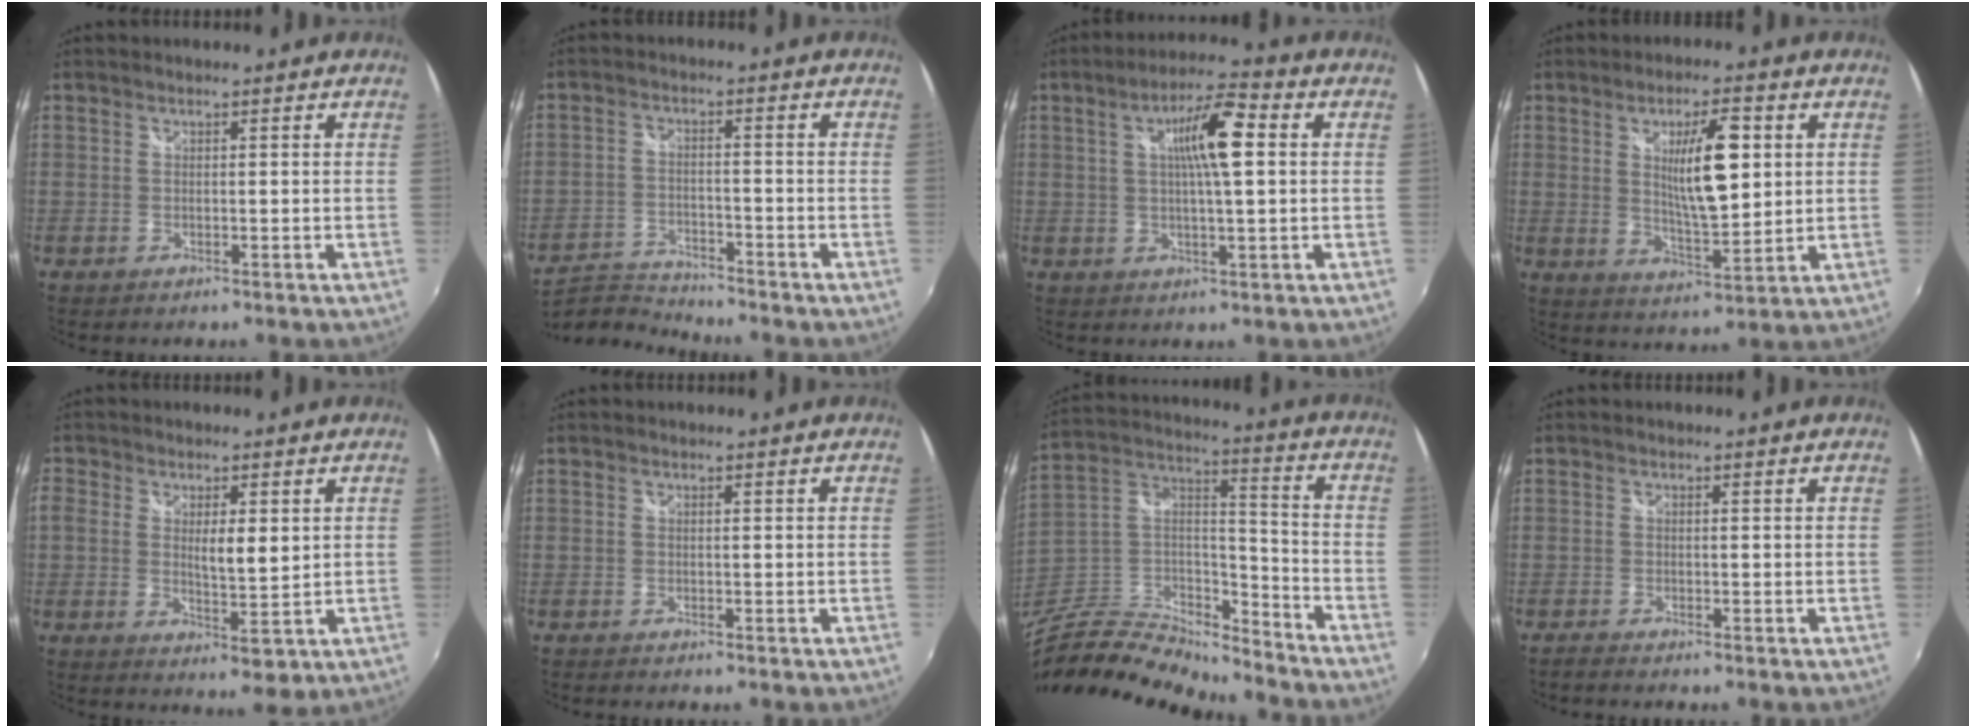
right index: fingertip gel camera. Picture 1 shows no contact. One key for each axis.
{"total": 8.3, "fx": -8.1, "fy": 1.7, "fz": 1.1, "tx": -0.048, "ty": 0.001, "tz": -0.153}
{"total": 9.3, "fx": 1.8, "fy": 1.7, "fz": 9.0, "tx": -0.154, "ty": 0.013, "tz": 0.029}
{"total": 10.1, "fx": 2.5, "fy": 2.9, "fz": 9.3, "tx": -0.148, "ty": -0.002, "tz": 0.046}
{"total": 5.9, "fx": 0.3, "fy": 2.3, "fz": 5.4, "tx": -0.101, "ty": -0.004, "tz": 0.004}
{"total": 0.8, "fx": -0.7, "fy": 0.3, "fz": 0.2, "tx": -0.007, "ty": -0.004, "tz": -0.013}
{"total": 23.2, "fx": -19.8, "fy": 7.0, "fz": 9.9, "tx": -0.219, "ty": 0.006, "tz": -0.348}
{"total": 1.5, "fx": -1.4, "fy": 0.2, "fz": 0.4, "tx": -0.011, "ty": -0.009, "tz": -0.028}